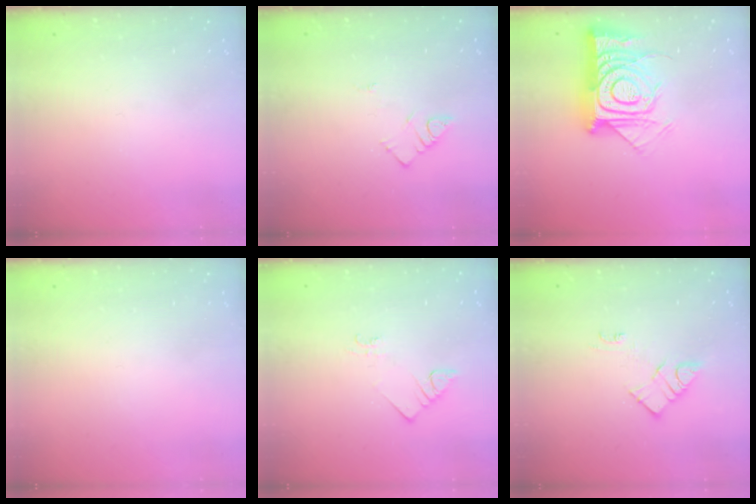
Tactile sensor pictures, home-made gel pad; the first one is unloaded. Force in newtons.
{"total": 4.3, "press": 4.2, "slide": 0.7}
{"total": 16.9, "press": 16.9, "slide": 1.2}
{"total": 1.5, "press": 1.5, "slide": 0.1}
{"total": 2.1, "press": 2.0, "slide": 0.5}
{"total": 8.7, "press": 8.7, "slide": 0.3}